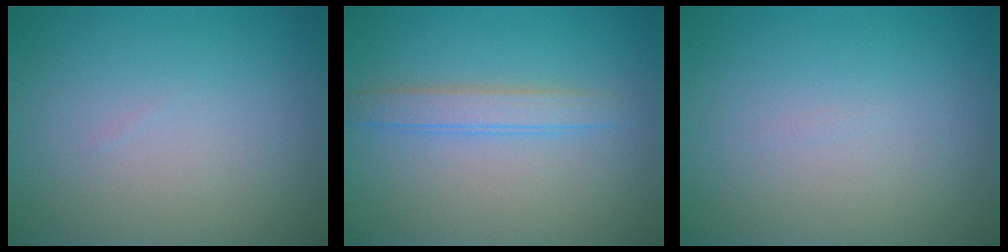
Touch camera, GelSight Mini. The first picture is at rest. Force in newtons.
{"total": 2.2, "press": 2.2, "slide": 0.1}
{"total": 0.0}